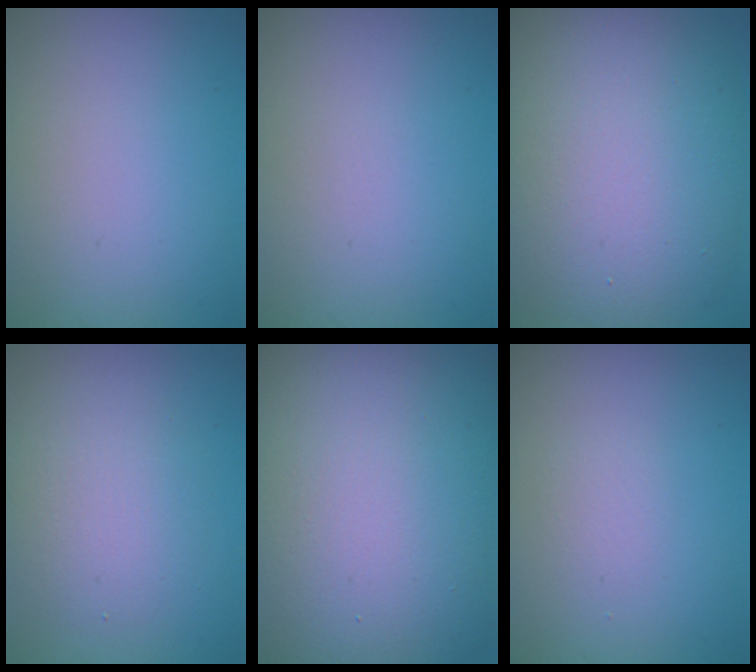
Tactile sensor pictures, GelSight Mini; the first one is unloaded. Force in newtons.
{"total": 0.0}
{"total": 12.9, "press": 12.9, "slide": 0.6}
{"total": 3.6, "press": 3.6, "slide": 0.1}
{"total": 22.2, "press": 22.2, "slide": 1.0}
{"total": 0.8, "press": 0.8, "slide": 0.0}